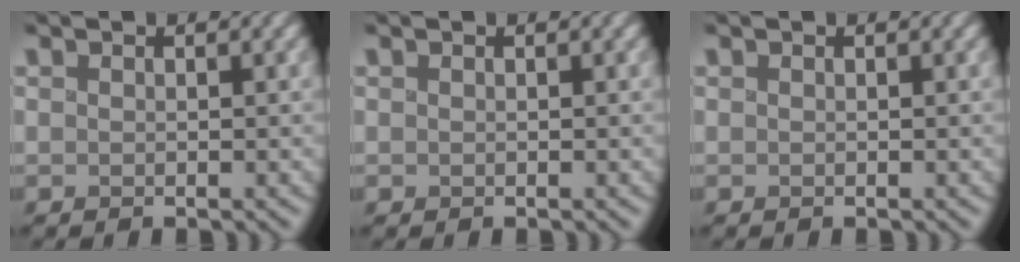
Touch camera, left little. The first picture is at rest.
{"total": 0.0}
{"total": 0.0}